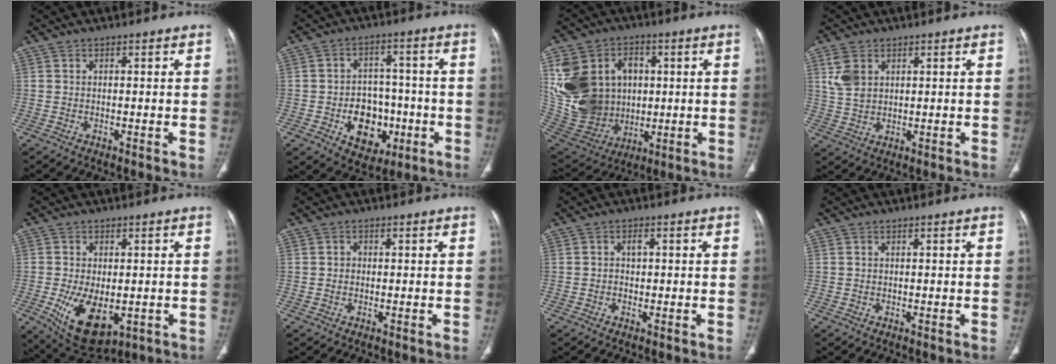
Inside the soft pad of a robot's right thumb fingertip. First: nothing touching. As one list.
[{"total": 11.8, "force": [-3.5, 9.1, 6.7], "torque": [-0.047, 0.030, -0.042]}, {"total": 24.5, "force": [4.0, 19.5, 14.3], "torque": [-0.283, 0.019, 0.104]}, {"total": 5.8, "force": [2.4, 3.8, 3.6], "torque": [-0.069, -0.004, 0.057]}, {"total": 11.2, "force": [-2.8, 6.2, 8.9], "torque": [-0.144, -0.014, -0.027]}, {"total": 0.8, "force": [-0.1, 0.7, 0.3], "torque": [0.000, 0.003, -0.003]}, {"total": 1.5, "force": [0.0, 1.1, 1.0], "torque": [-0.012, 0.004, -0.002]}, {"total": 0.0}]